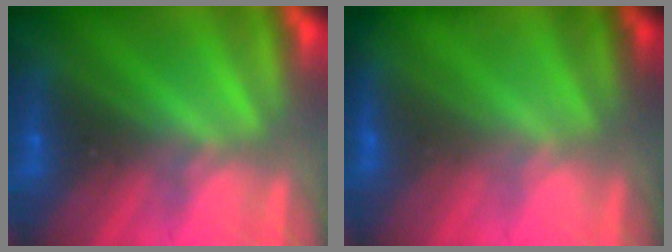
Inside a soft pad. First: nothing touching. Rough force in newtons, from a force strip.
{"total": 3.9}